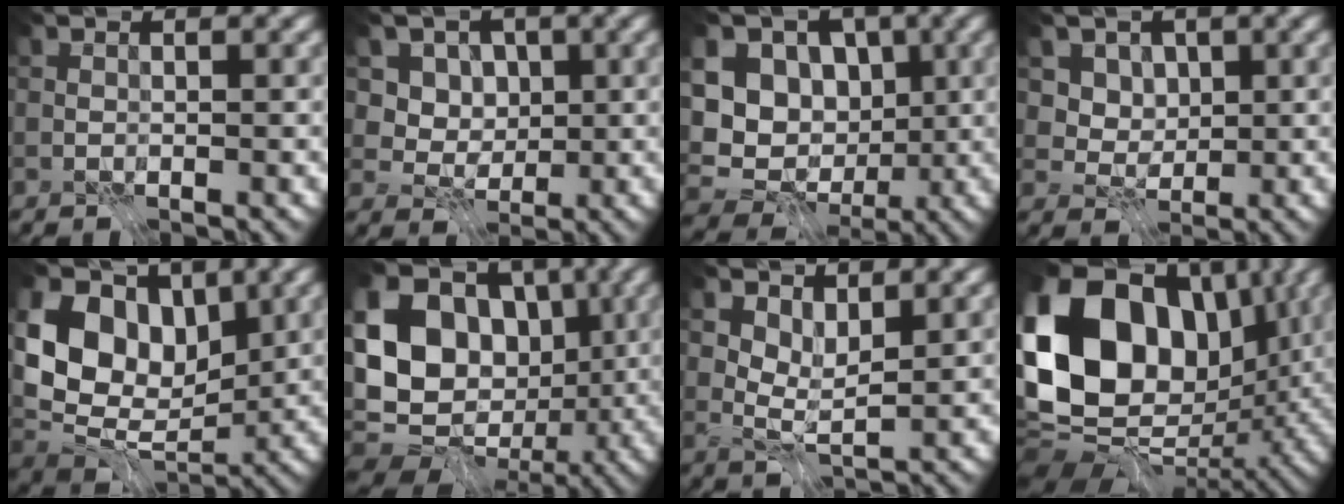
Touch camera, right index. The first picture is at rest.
{"total": 7.1, "force": [2.4, 5.9, 3.2], "torque": [-0.041, -0.004, 0.027]}
{"total": 10.4, "force": [1.1, 8.6, 5.8], "torque": [-0.075, 0.023, -0.006]}
{"total": 5.8, "force": [2.3, 4.7, 2.6], "torque": [-0.045, -0.008, 0.035]}
{"total": 10.7, "force": [2.5, 7.5, 7.2], "torque": [-0.136, 0.003, 0.032]}
{"total": 15.4, "force": [0.4, 11.6, 10.1], "torque": [-0.181, 0.013, 0.002]}
{"total": 2.1, "force": [1.2, 1.0, 1.4], "torque": [-0.030, -0.007, 0.022]}
{"total": 17.5, "force": [3.0, 12.4, 12.0], "torque": [-0.249, 0.028, 0.043]}